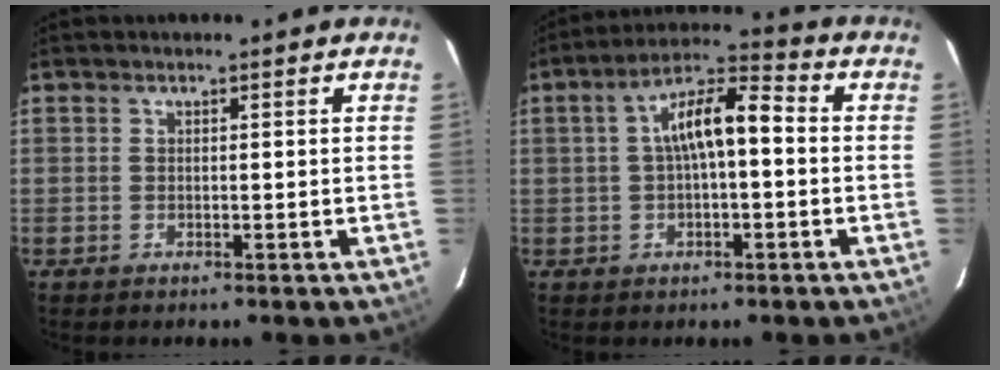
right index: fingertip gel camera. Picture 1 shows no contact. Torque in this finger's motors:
{"motor_torque": [1.17, 0.14, 0.73, 0.14]}